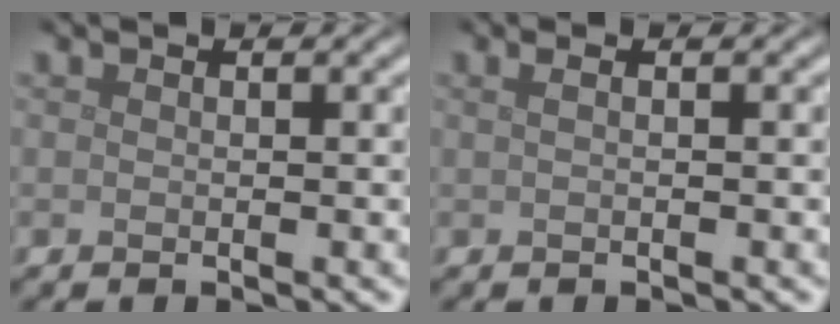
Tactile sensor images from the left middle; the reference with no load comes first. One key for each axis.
{"total": 1.4, "fx": 0.5, "fy": 0.6, "fz": 1.2, "tx": -0.011, "ty": -0.002, "tz": -0.005}